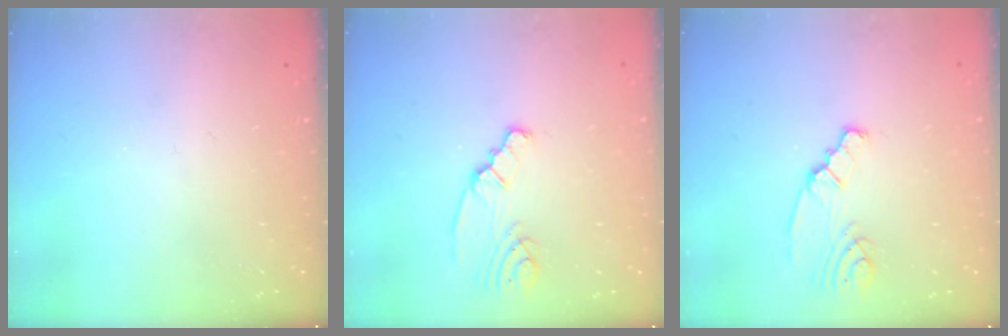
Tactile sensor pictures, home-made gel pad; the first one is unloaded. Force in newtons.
{"total": 2.5, "press": 2.5, "slide": 0.3}
{"total": 2.5, "press": 2.5, "slide": 0.3}